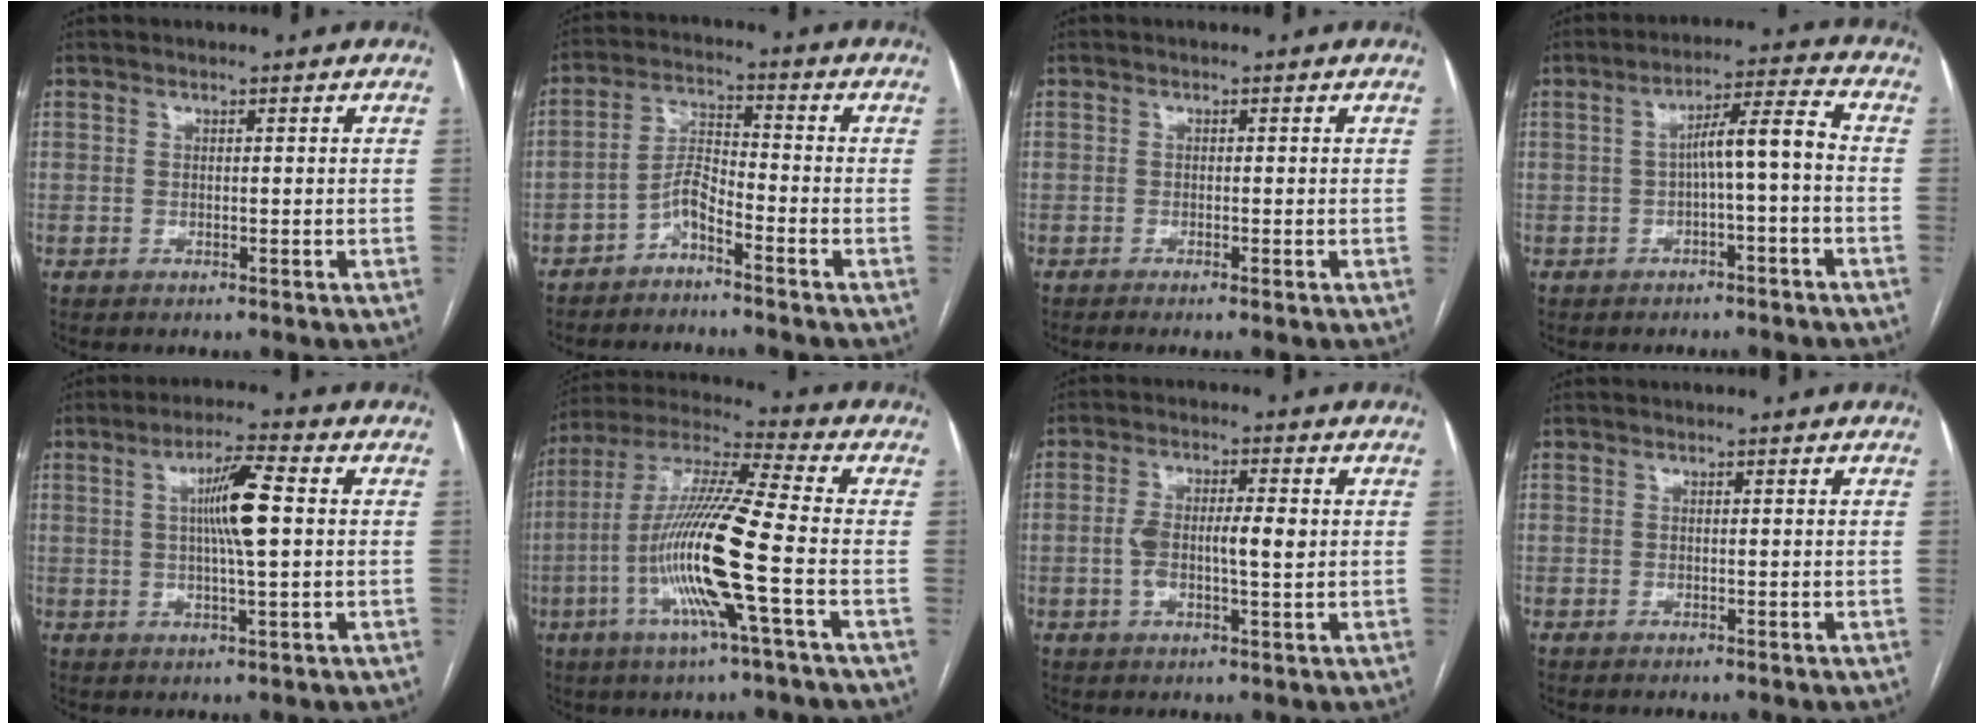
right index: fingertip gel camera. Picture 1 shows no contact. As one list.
[{"total": 4.5, "force": [-3.3, 0.6, 2.9], "torque": [-0.060, 0.005, -0.067]}, {"total": 1.0, "force": [-0.8, -0.2, 0.6], "torque": [-0.012, 0.000, -0.013]}, {"total": 6.4, "force": [-0.9, 0.4, 6.3], "torque": [-0.099, 0.026, -0.013]}, {"total": 7.7, "force": [1.1, 0.3, 7.7], "torque": [-0.137, 0.004, 0.015]}, {"total": 16.2, "force": [-4.4, -0.4, 15.6], "torque": [-0.314, -0.007, -0.094]}, {"total": 6.7, "force": [0.0, 1.8, 6.5], "torque": [-0.124, 0.015, 0.002]}, {"total": 0.0}]